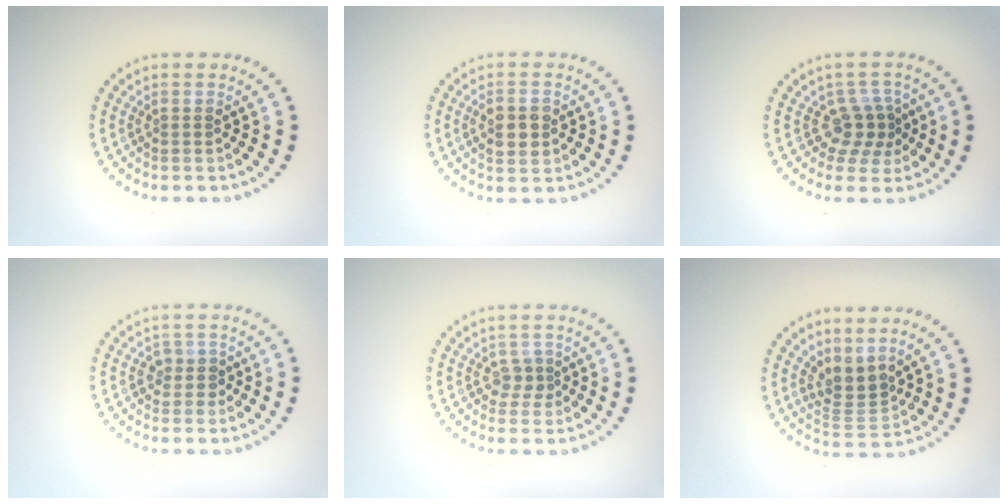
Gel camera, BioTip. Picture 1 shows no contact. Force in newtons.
{"total": 2.9, "press": 2.9, "slide": 0.1}
{"total": 2.9, "press": 2.3, "slide": 1.9}
{"total": 1.7, "press": 1.4, "slide": 0.8}
{"total": 1.5, "press": 1.2, "slide": 0.9}
{"total": 2.8, "press": 2.0, "slide": 1.9}